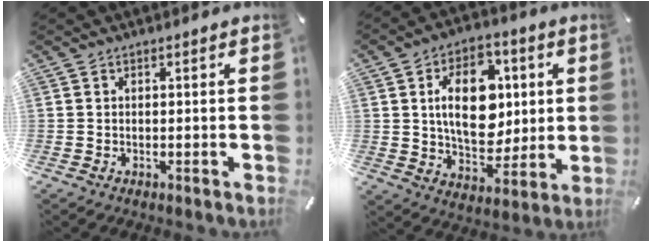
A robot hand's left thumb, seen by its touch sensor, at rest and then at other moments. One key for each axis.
{"total": 16.9, "fx": 3.1, "fy": 11.3, "fz": 12.1, "tx": -0.198, "ty": 0.007, "tz": 0.055}